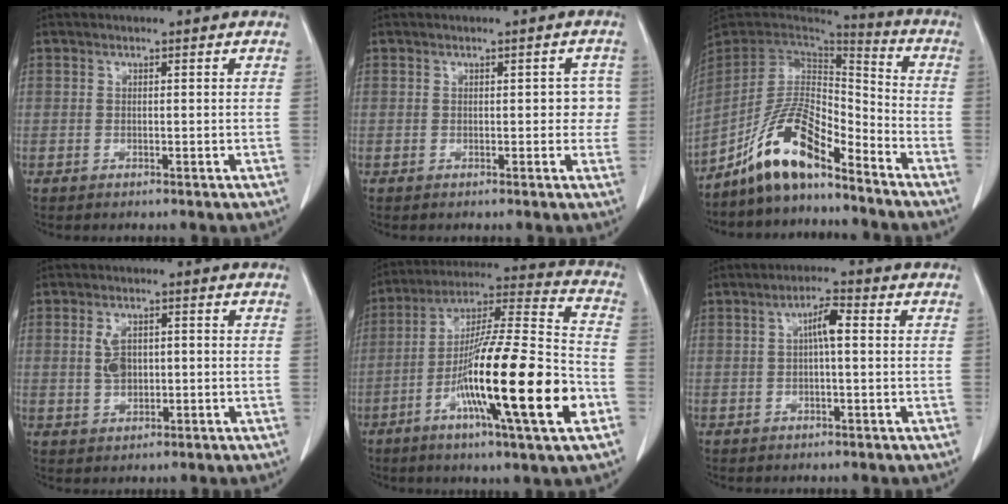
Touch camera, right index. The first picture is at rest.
{"total": 2.8, "force": [0.1, 1.8, 2.2], "torque": [-0.014, 0.021, 0.001]}
{"total": 12.2, "force": [-8.7, 3.0, 8.0], "torque": [-0.164, 0.020, -0.161]}
{"total": 4.0, "force": [0.1, 2.4, 3.2], "torque": [-0.062, 0.007, 0.006]}
{"total": 23.2, "force": [-7.7, 1.1, 21.8], "torque": [-0.364, -0.022, -0.136]}
{"total": 3.6, "force": [0.4, 0.6, 3.6], "torque": [-0.063, 0.008, 0.005]}